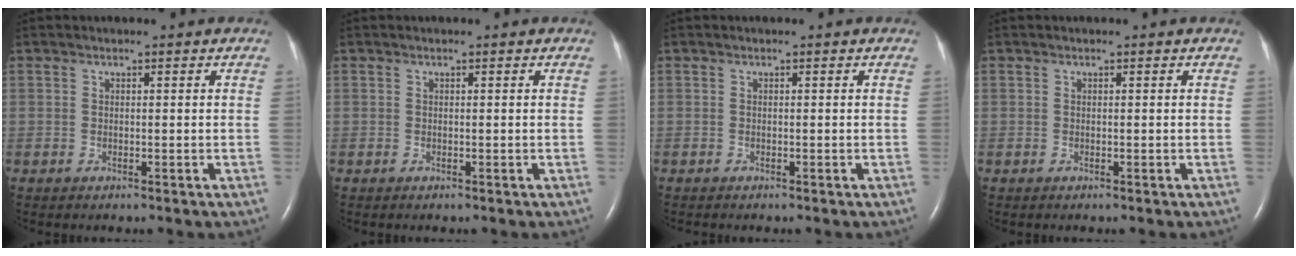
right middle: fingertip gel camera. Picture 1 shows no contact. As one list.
[{"total": 0.0}, {"total": 0.0}, {"total": 0.0}]